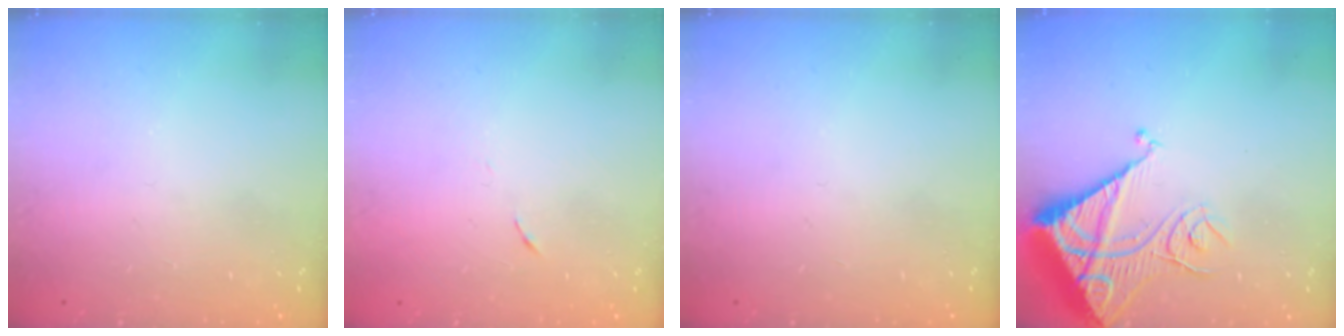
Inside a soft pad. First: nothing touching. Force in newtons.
{"total": 4.0, "press": 3.6, "slide": 1.7}
{"total": 0.0}
{"total": 15.5, "press": 15.4, "slide": 1.6}